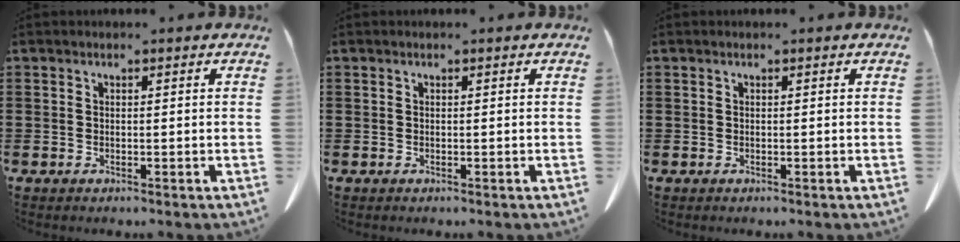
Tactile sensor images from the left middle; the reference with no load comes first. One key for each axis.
{"total": 0.0}
{"total": 0.0}